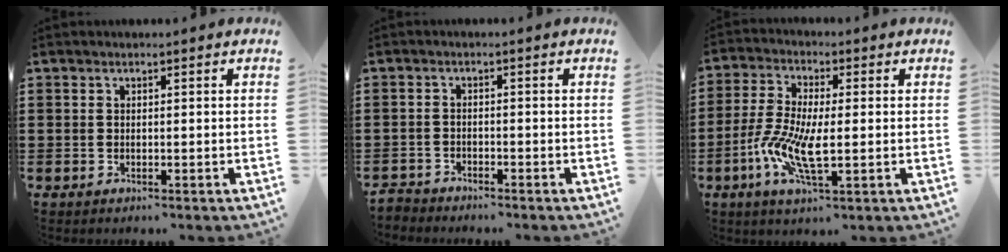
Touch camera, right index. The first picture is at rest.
{"total": 2.1, "force": [-2.1, 0.1, -0.4], "torque": [0.001, 0.001, -0.048]}
{"total": 8.7, "force": [-2.0, 2.9, 8.0], "torque": [-0.176, -0.013, -0.040]}